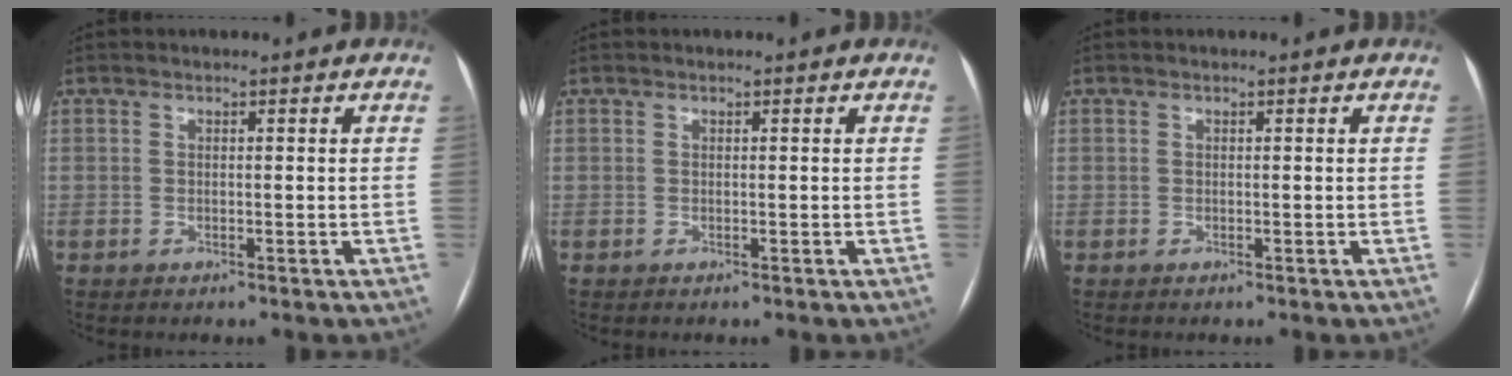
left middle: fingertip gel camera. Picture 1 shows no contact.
{"total": 0.0}
{"total": 0.0}